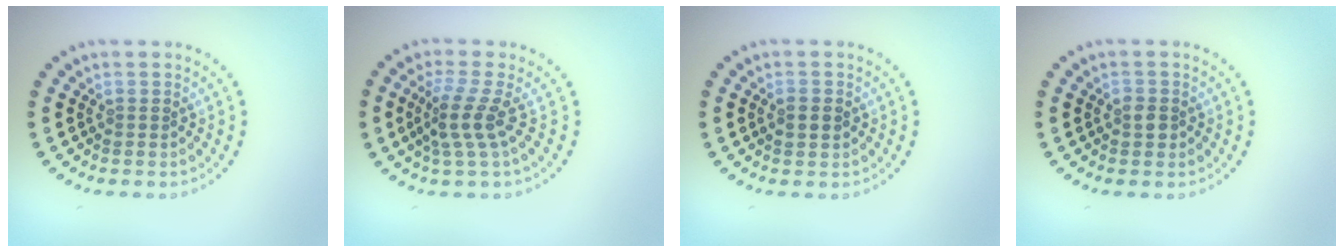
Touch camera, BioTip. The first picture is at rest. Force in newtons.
{"total": 2.9, "press": 2.1, "slide": 2.0}
{"total": 1.8, "press": 1.8, "slide": 0.0}
{"total": 1.3, "press": 1.3, "slide": 0.3}